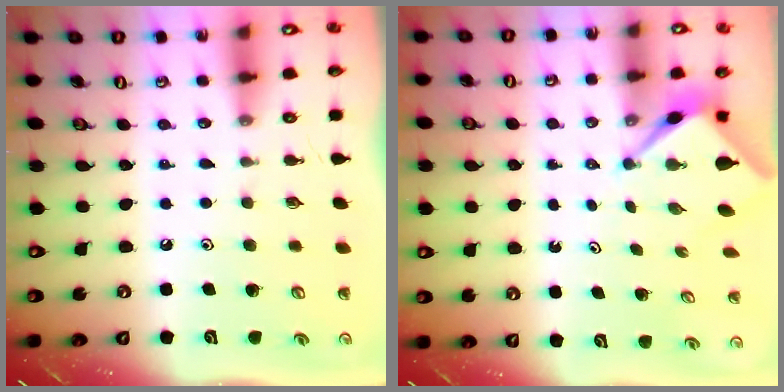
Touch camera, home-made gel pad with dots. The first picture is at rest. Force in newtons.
{"total": 2.6, "press": 2.6, "slide": 0.2}